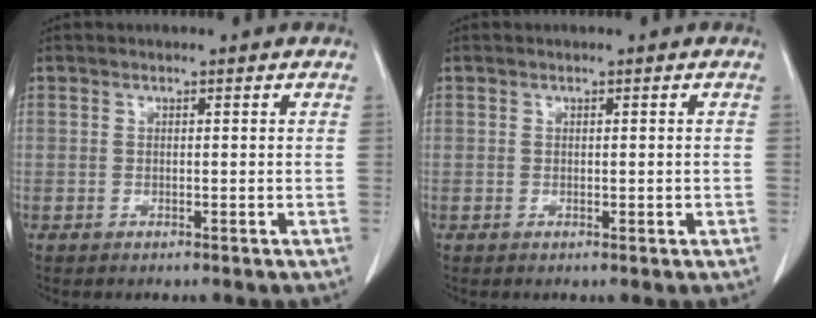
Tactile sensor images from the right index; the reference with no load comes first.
{"total": 0.9, "force": [-0.2, 0.3, 0.9], "torque": [-0.012, -0.002, 0.001]}